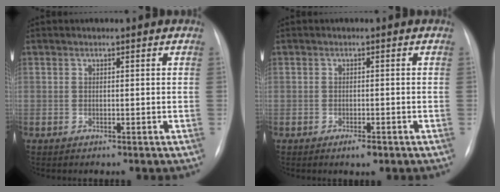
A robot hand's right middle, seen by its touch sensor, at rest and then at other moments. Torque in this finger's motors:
{"motor_torque": [0.29, -0.08, -0.02, 0.00]}